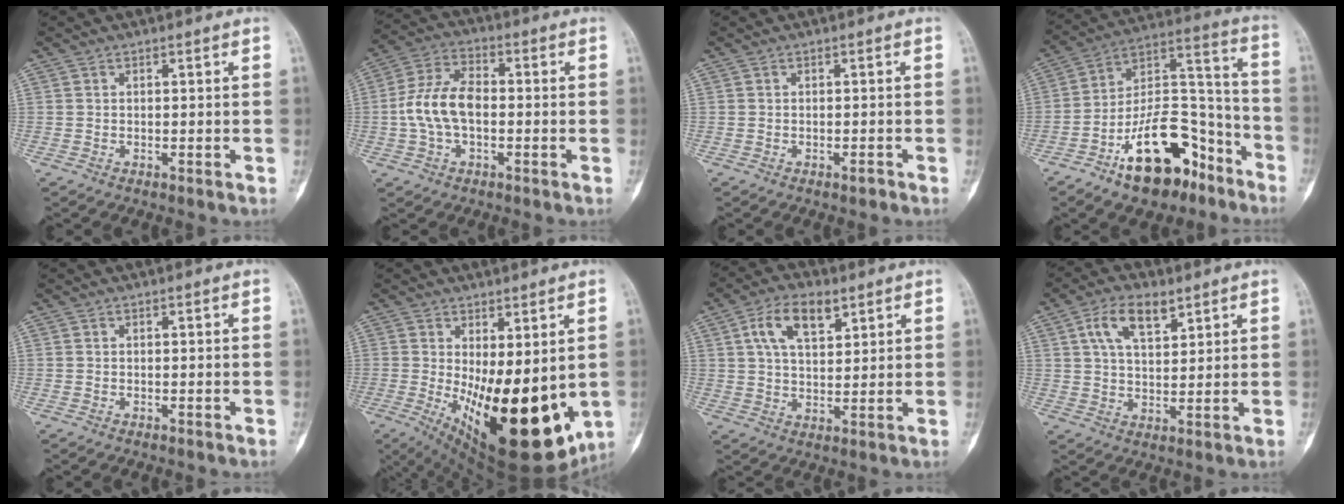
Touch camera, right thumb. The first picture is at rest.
{"total": 10.1, "force": [-1.0, 5.8, 8.1], "torque": [-0.163, 0.030, -0.026]}
{"total": 0.9, "force": [-0.6, 0.3, 0.5], "torque": [-0.007, 0.002, -0.011]}
{"total": 20.8, "force": [-12.1, 10.5, 13.3], "torque": [-0.178, 0.111, -0.195]}
{"total": 0.0}
{"total": 21.8, "force": [-2.4, 9.0, 19.8], "torque": [-0.262, -0.040, -0.001]}
{"total": 9.4, "force": [4.4, 4.9, 6.7], "torque": [-0.106, -0.011, 0.078]}
{"total": 8.6, "force": [4.4, 4.2, 6.0], "torque": [-0.095, -0.014, 0.080]}